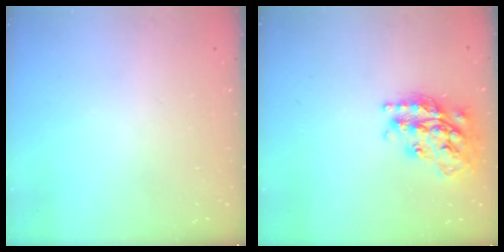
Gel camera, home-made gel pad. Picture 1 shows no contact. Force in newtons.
{"total": 19.6, "press": 19.6, "slide": 1.4}